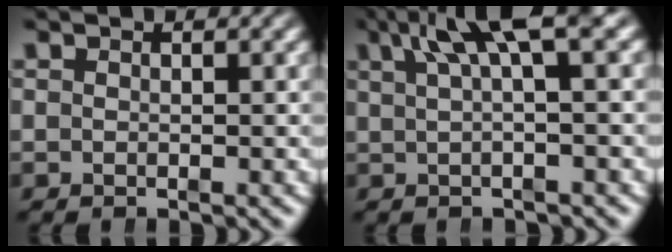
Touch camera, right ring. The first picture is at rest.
{"total": 6.2, "force": [3.0, 0.7, 5.4], "torque": [-0.068, 0.028, 0.042]}